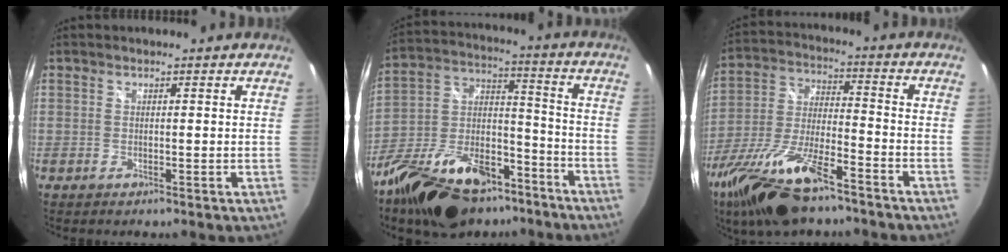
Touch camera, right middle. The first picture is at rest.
{"total": 23.9, "force": [-16.0, 11.7, 13.4], "torque": [-0.264, 0.015, -0.257]}
{"total": 19.8, "force": [-13.8, 5.9, 13.0], "torque": [-0.271, -0.035, -0.252]}